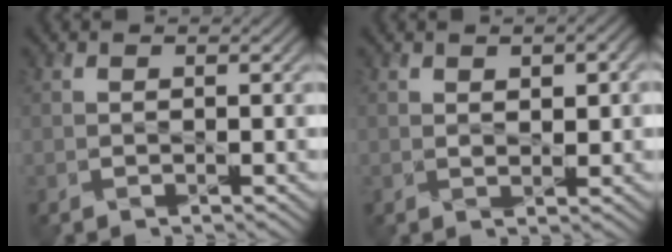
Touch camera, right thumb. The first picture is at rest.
{"total": 3.3, "force": [1.2, 1.5, 2.7], "torque": [-0.043, -0.002, 0.025]}